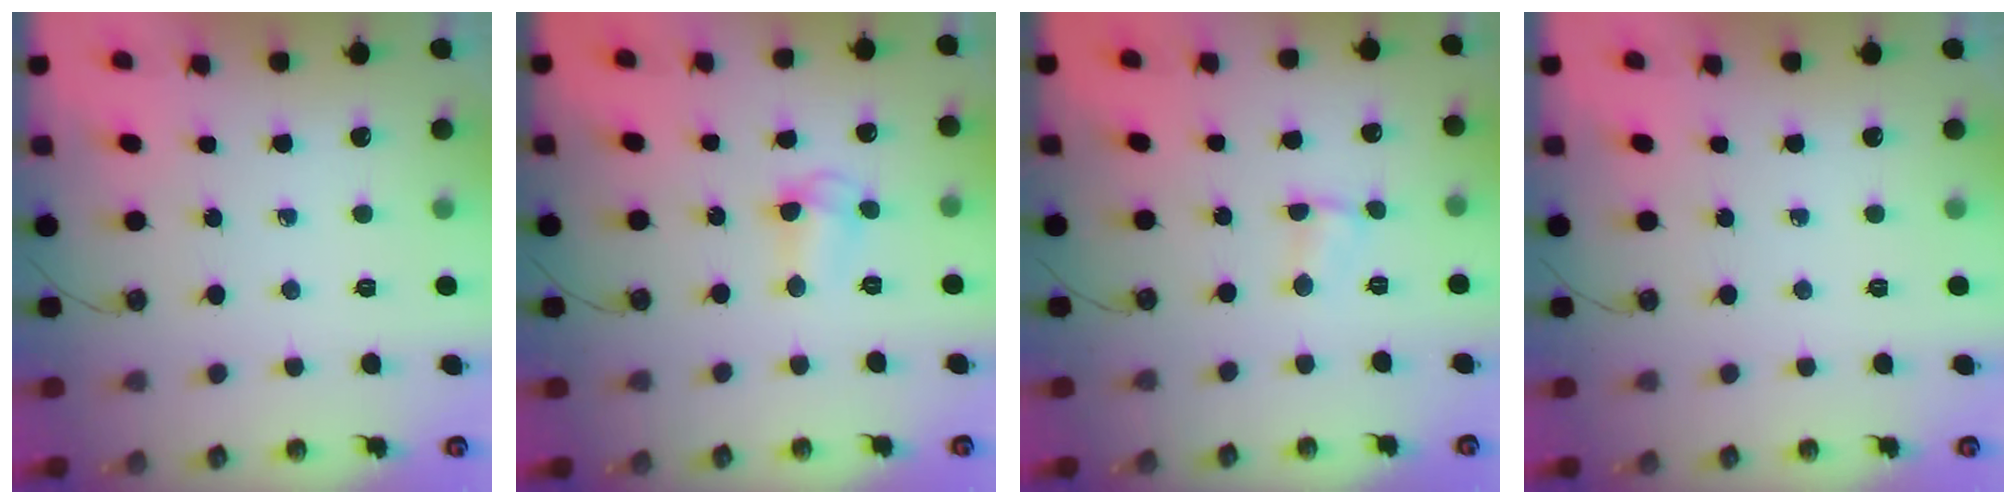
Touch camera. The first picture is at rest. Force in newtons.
{"total": 4.1, "press": 4.0, "slide": 0.8}
{"total": 1.7, "press": 1.7, "slide": 0.2}
{"total": 0.0}